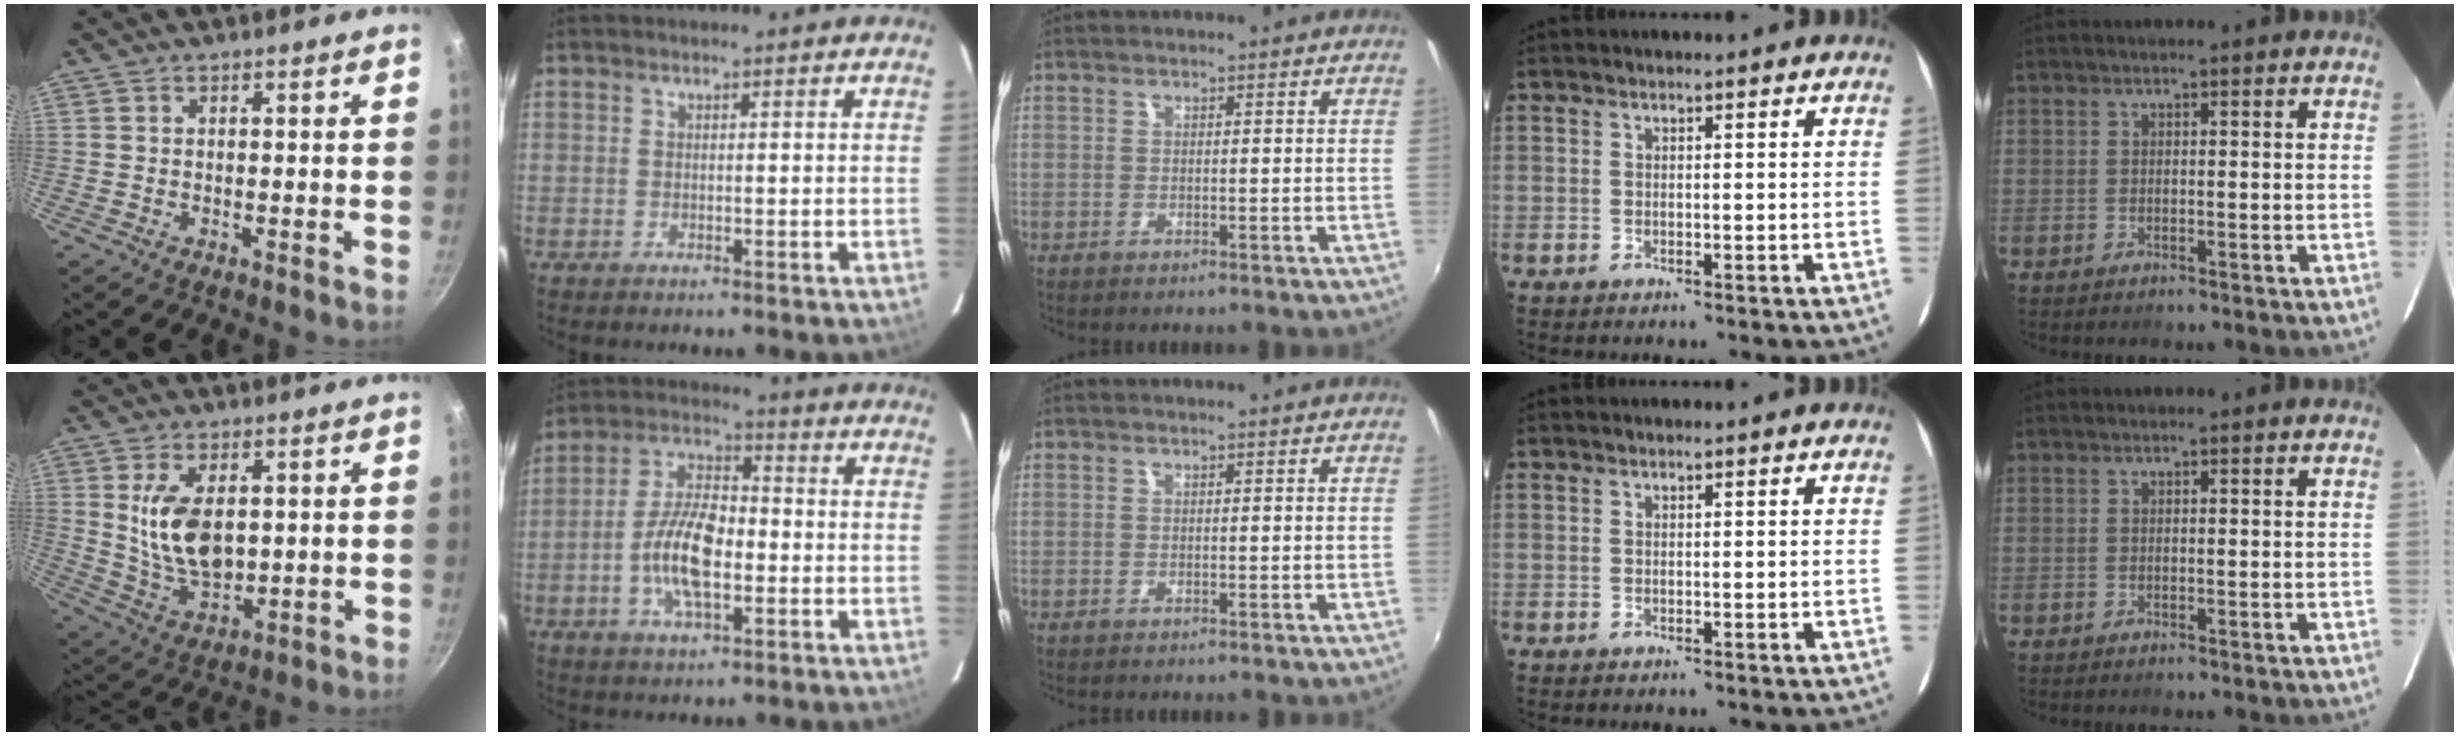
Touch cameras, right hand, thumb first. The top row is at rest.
{"thumb": {"total": 12.2, "force": [1.7, 7.2, 9.7], "torque": [-0.162, -0.019, 0.043]}, "index": {"total": 11.6, "force": [-2.8, 5.2, 10.0], "torque": [-0.203, 0.008, -0.053]}}